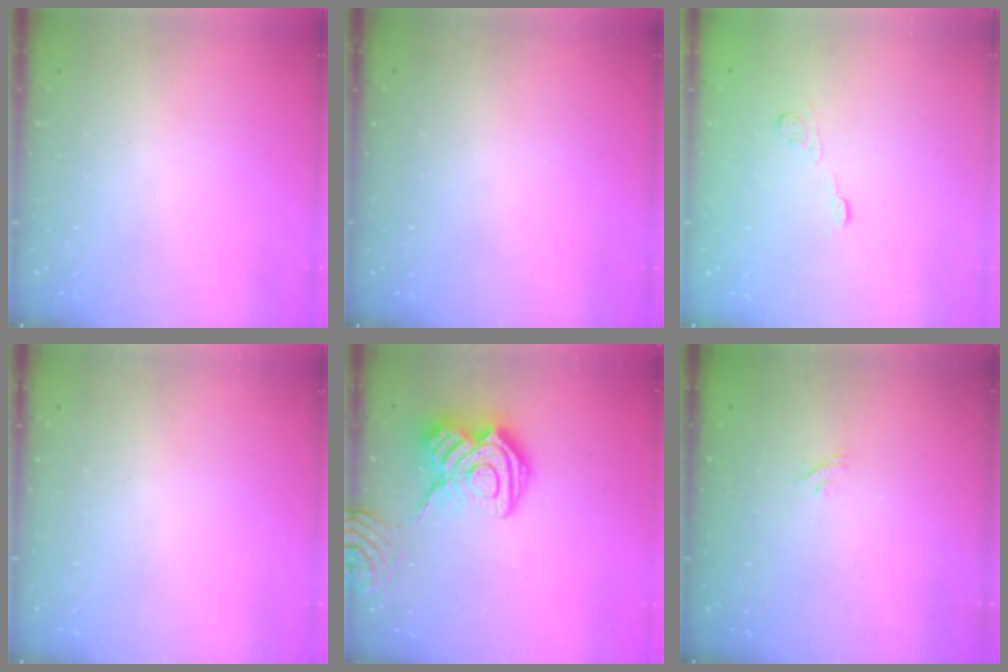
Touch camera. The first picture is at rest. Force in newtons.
{"total": 0.0}
{"total": 4.1, "press": 3.8, "slide": 1.5}
{"total": 0.0}
{"total": 18.1, "press": 18.1, "slide": 1.7}
{"total": 2.2, "press": 1.9, "slide": 1.1}